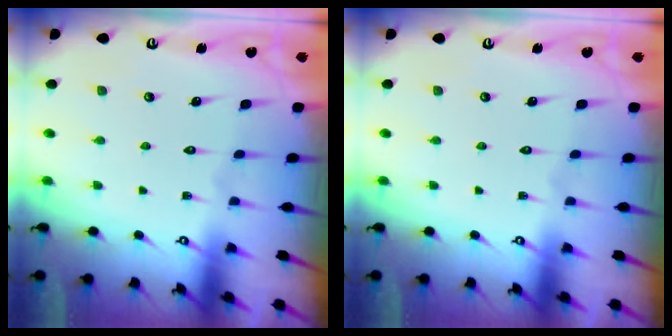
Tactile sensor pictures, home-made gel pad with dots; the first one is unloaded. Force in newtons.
{"total": 0.0}